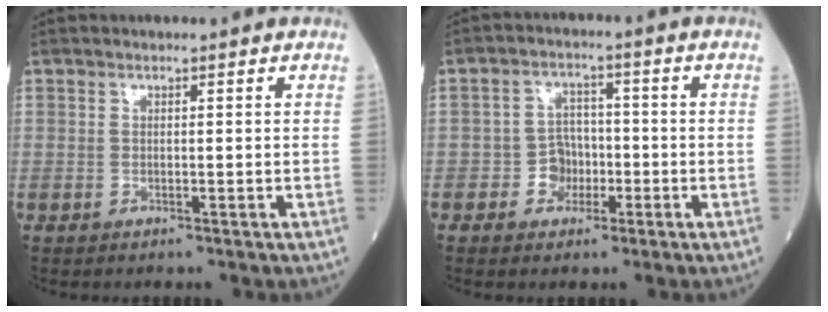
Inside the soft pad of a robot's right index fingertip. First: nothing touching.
{"total": 4.2, "force": [-1.5, 3.7, 1.4], "torque": [-0.018, 0.012, -0.026]}